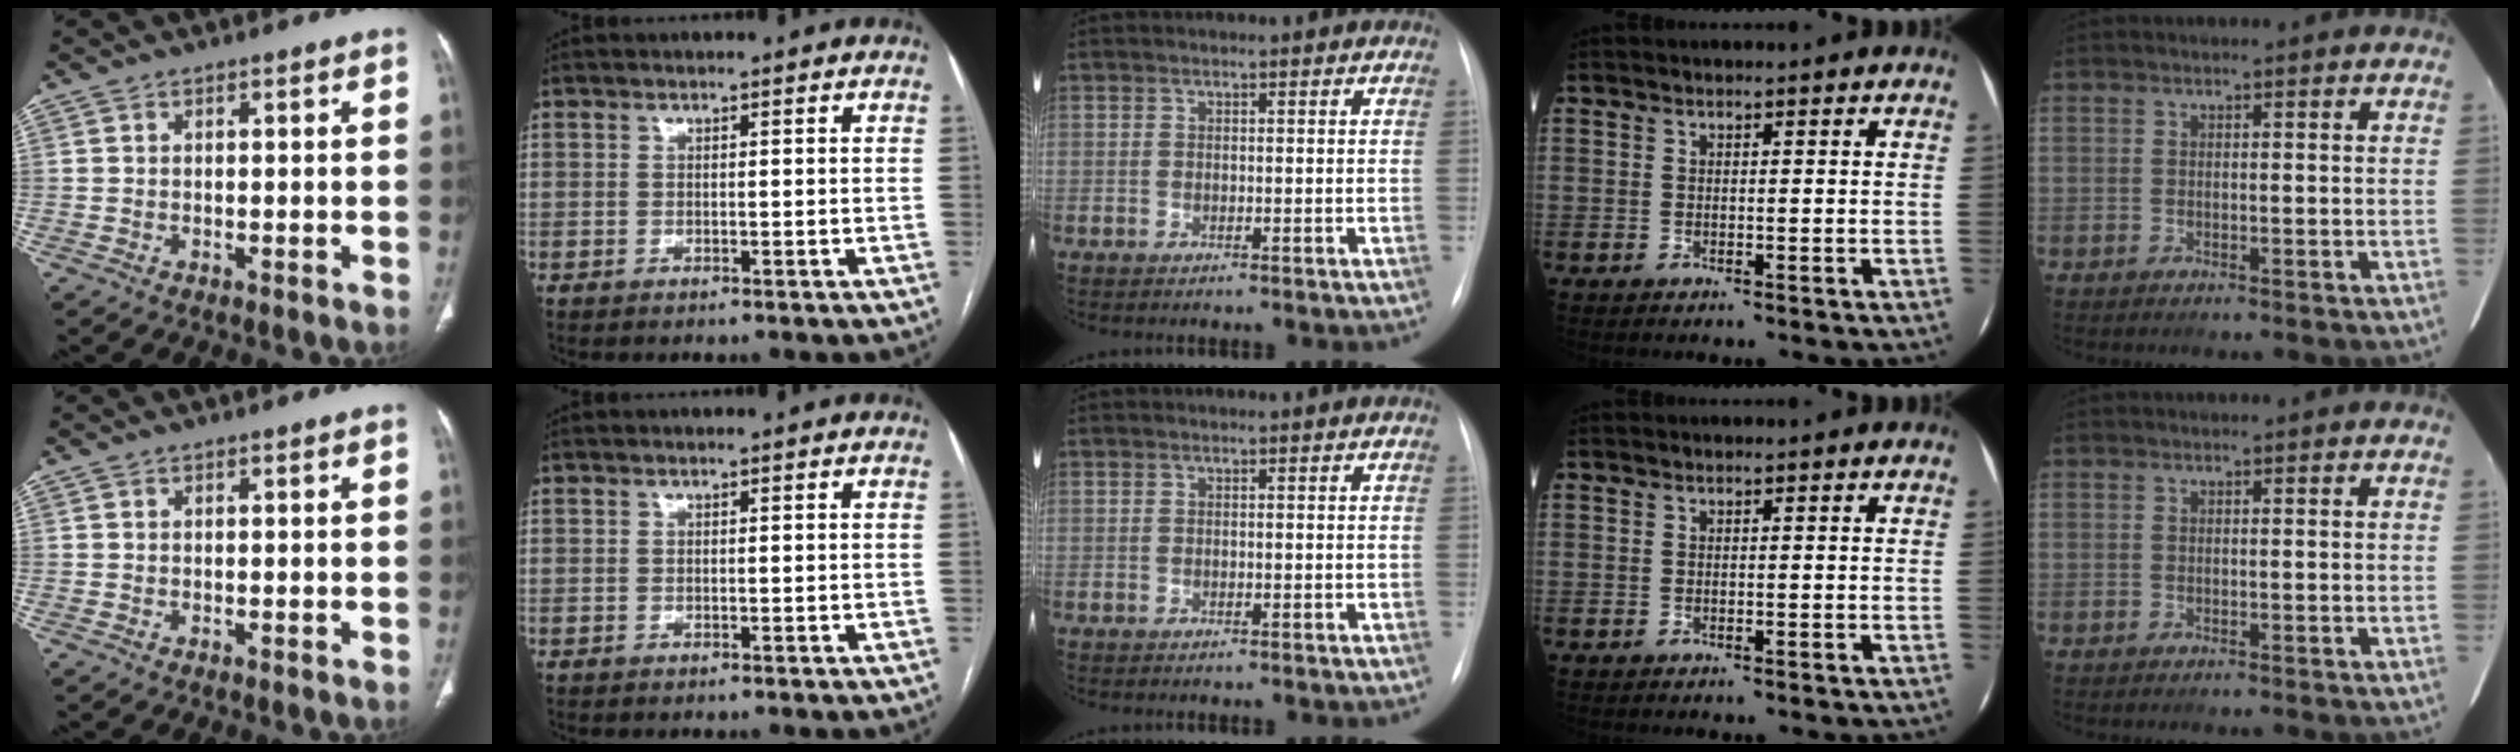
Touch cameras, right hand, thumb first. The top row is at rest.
{}